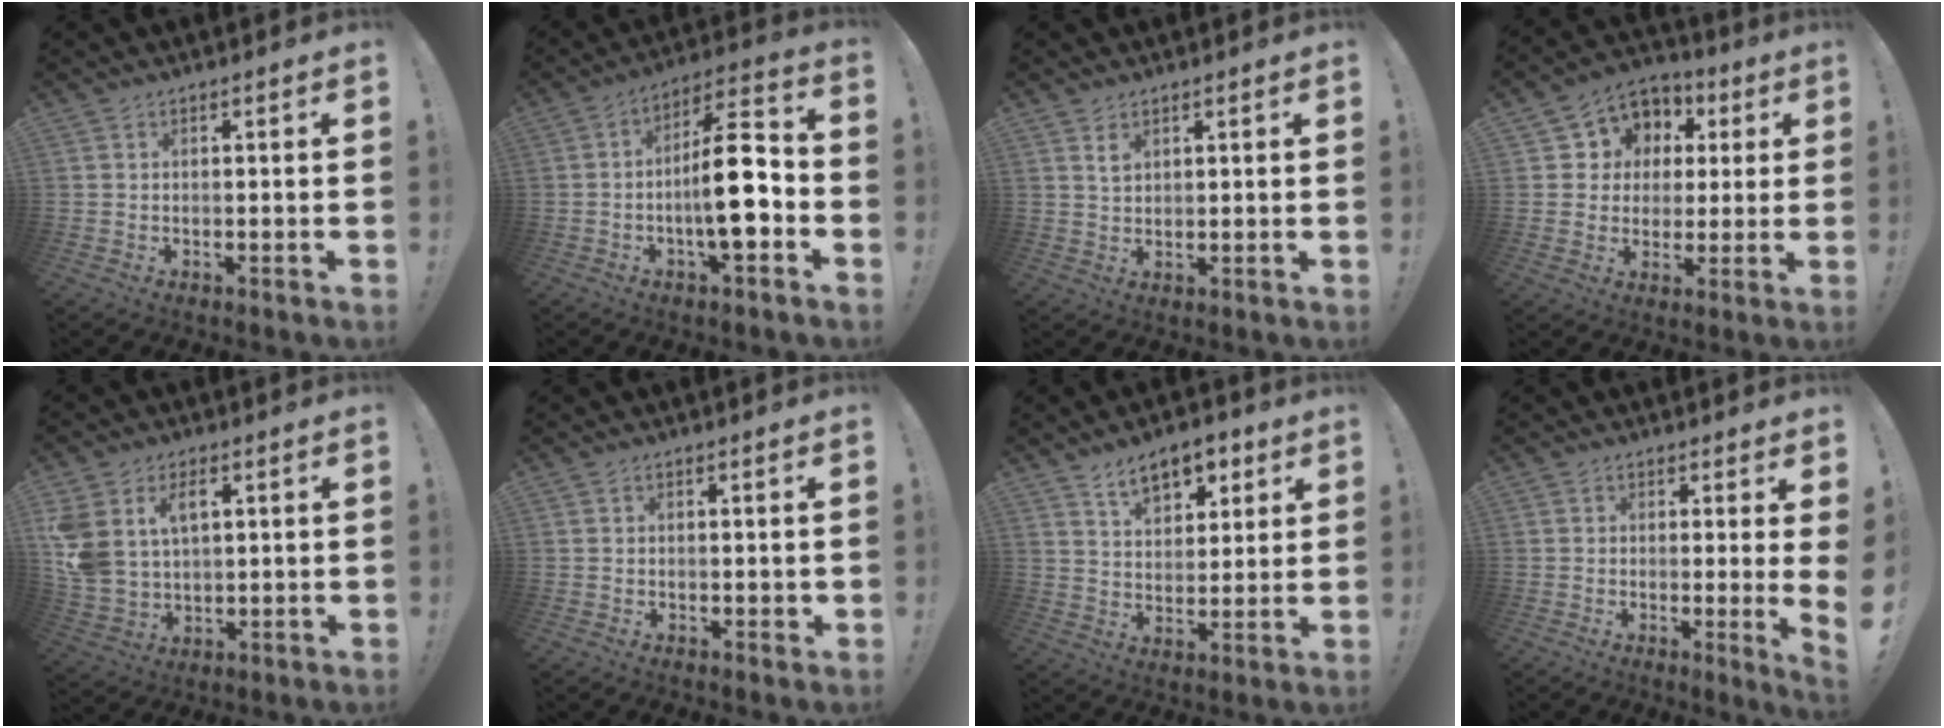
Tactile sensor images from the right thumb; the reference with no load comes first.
{"total": 16.5, "force": [-3.6, 5.0, 15.4], "torque": [-0.241, 0.016, -0.058]}
{"total": 2.8, "force": [1.8, 1.5, 1.5], "torque": [-0.010, -0.013, 0.028]}
{"total": 8.4, "force": [1.3, 8.2, 1.8], "torque": [-0.024, -0.009, 0.031]}
{"total": 10.4, "force": [4.3, 7.3, 6.0], "torque": [-0.118, -0.015, 0.085]}
{"total": 1.3, "force": [0.1, 1.0, 0.8], "torque": [-0.005, 0.000, 0.000]}
{"total": 10.4, "force": [6.3, 6.0, 5.6], "torque": [-0.074, -0.029, 0.117]}
{"total": 3.5, "force": [0.7, -0.3, 3.4], "torque": [-0.038, -0.020, 0.010]}